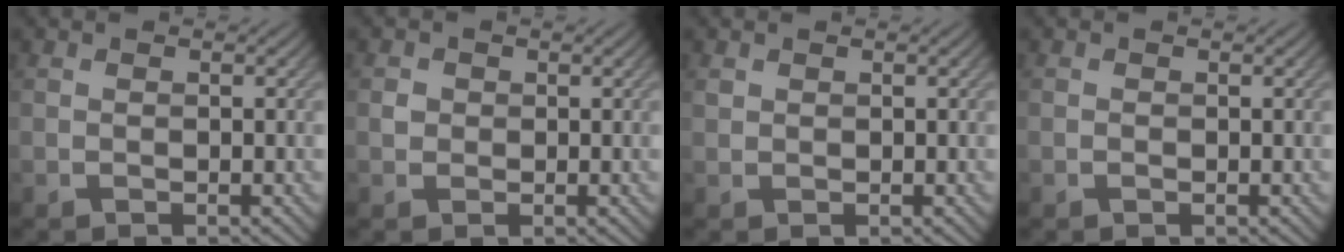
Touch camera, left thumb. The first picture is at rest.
{"total": 1.3, "force": [0.2, 1.3, 0.3], "torque": [-0.006, 0.000, 0.001]}
{"total": 0.8, "force": [0.5, 0.6, 0.2], "torque": [-0.006, -0.001, 0.013]}
{"total": 0.0}